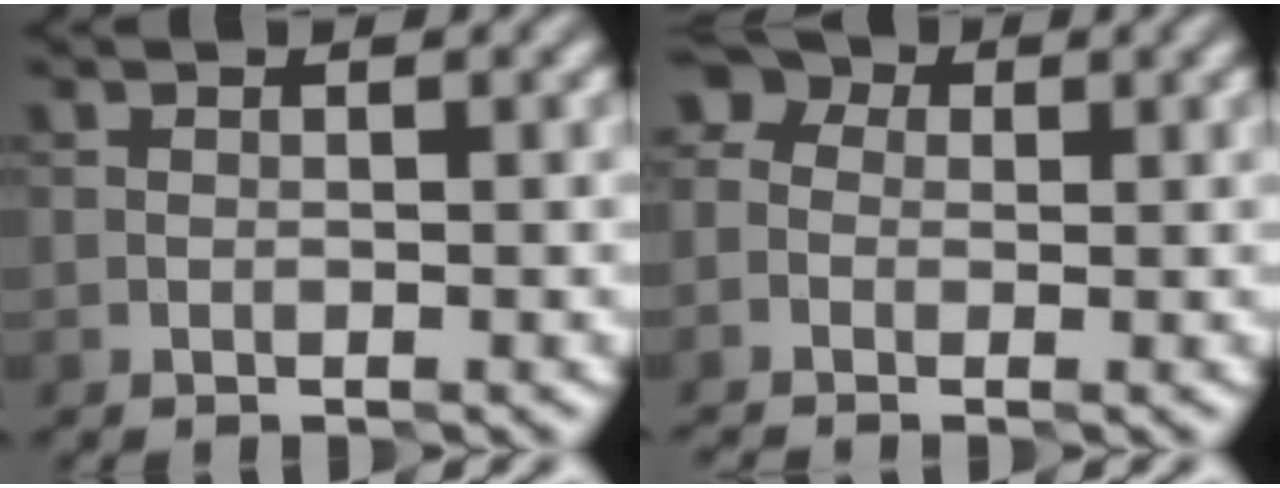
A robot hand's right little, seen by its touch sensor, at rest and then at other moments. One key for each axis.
{"total": 4.0, "fx": -0.3, "fy": 3.5, "fz": 2.0, "tx": -0.039, "ty": 0.022, "tz": -0.026}